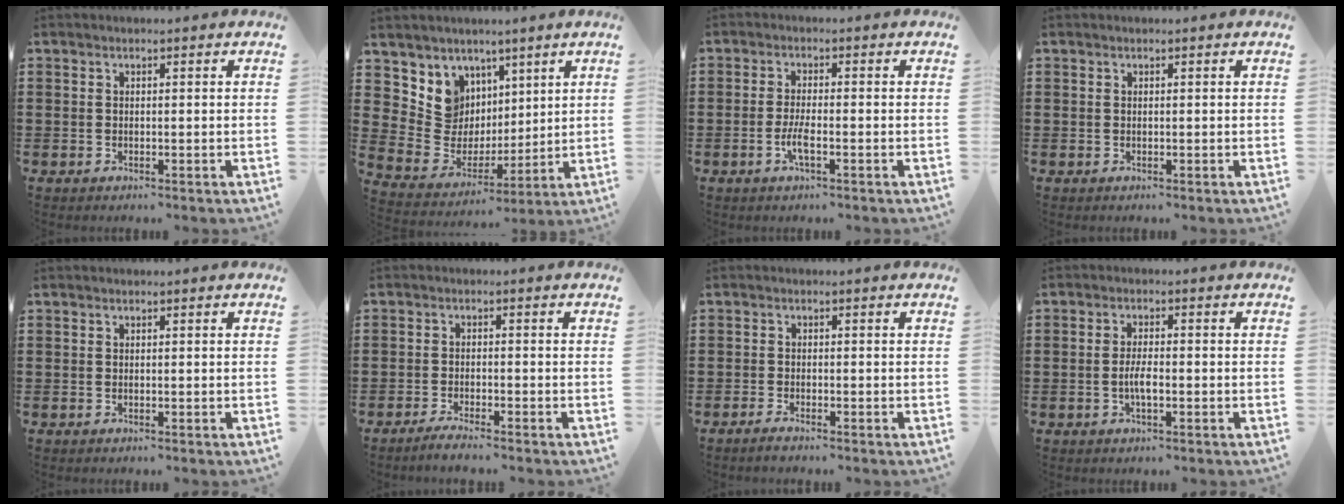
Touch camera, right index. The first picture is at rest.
{"total": 8.4, "force": [3.3, 7.6, 1.3], "torque": [-0.066, -0.034, 0.068]}
{"total": 3.2, "force": [-1.4, 0.6, 2.9], "torque": [-0.063, -0.004, -0.029]}
{"total": 0.0}
{"total": 0.0}
{"total": 2.0, "force": [-1.9, -0.1, 0.7], "torque": [-0.012, 0.002, -0.036]}
{"total": 1.2, "force": [-1.1, -0.1, 0.4], "torque": [-0.010, -0.005, -0.019]}
{"total": 3.2, "force": [-0.8, 0.9, 3.0], "torque": [-0.061, -0.001, -0.017]}